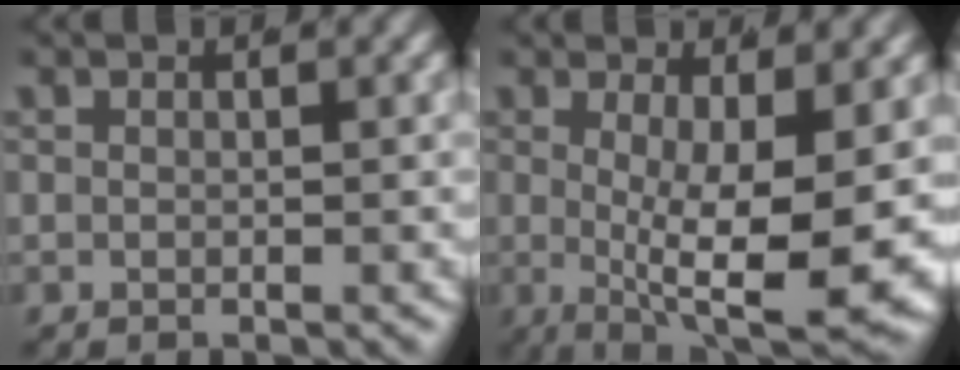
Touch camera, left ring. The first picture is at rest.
{"total": 10.5, "force": [-0.5, 3.6, 9.8], "torque": [-0.140, -0.027, 0.006]}